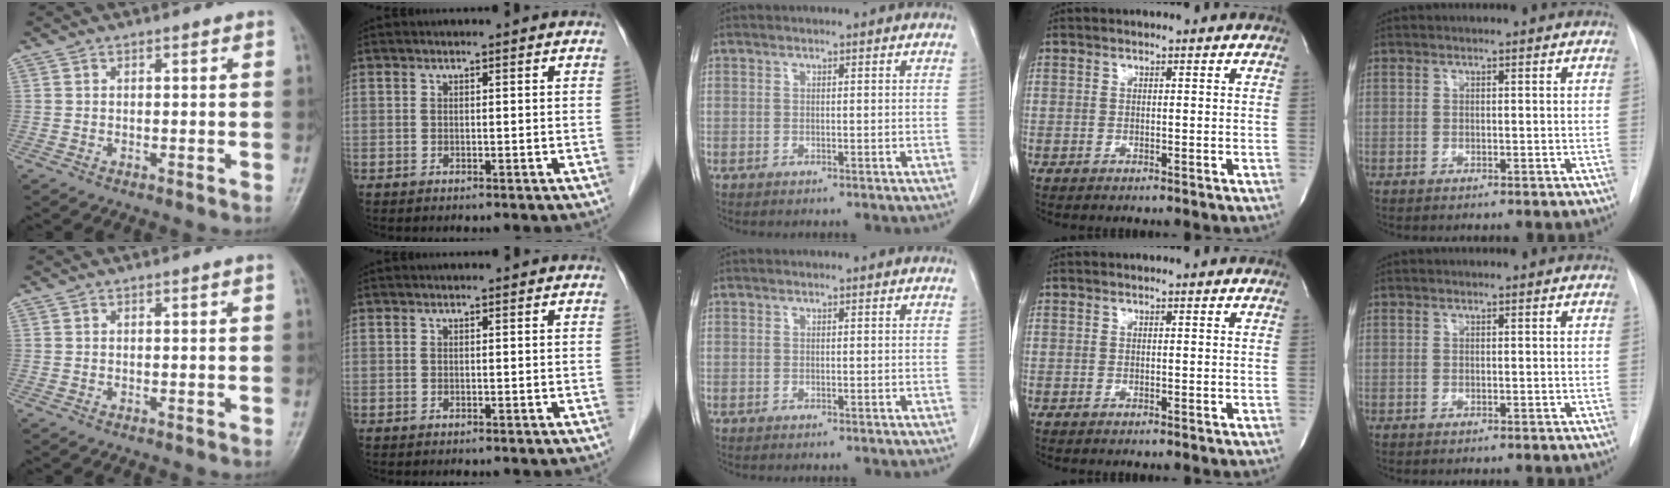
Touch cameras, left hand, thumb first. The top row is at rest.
{}